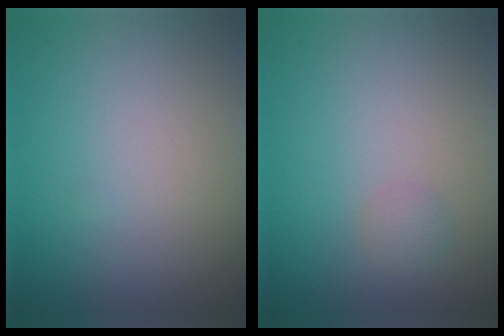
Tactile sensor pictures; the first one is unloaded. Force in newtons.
{"total": 1.0, "press": 1.0, "slide": 0.0}